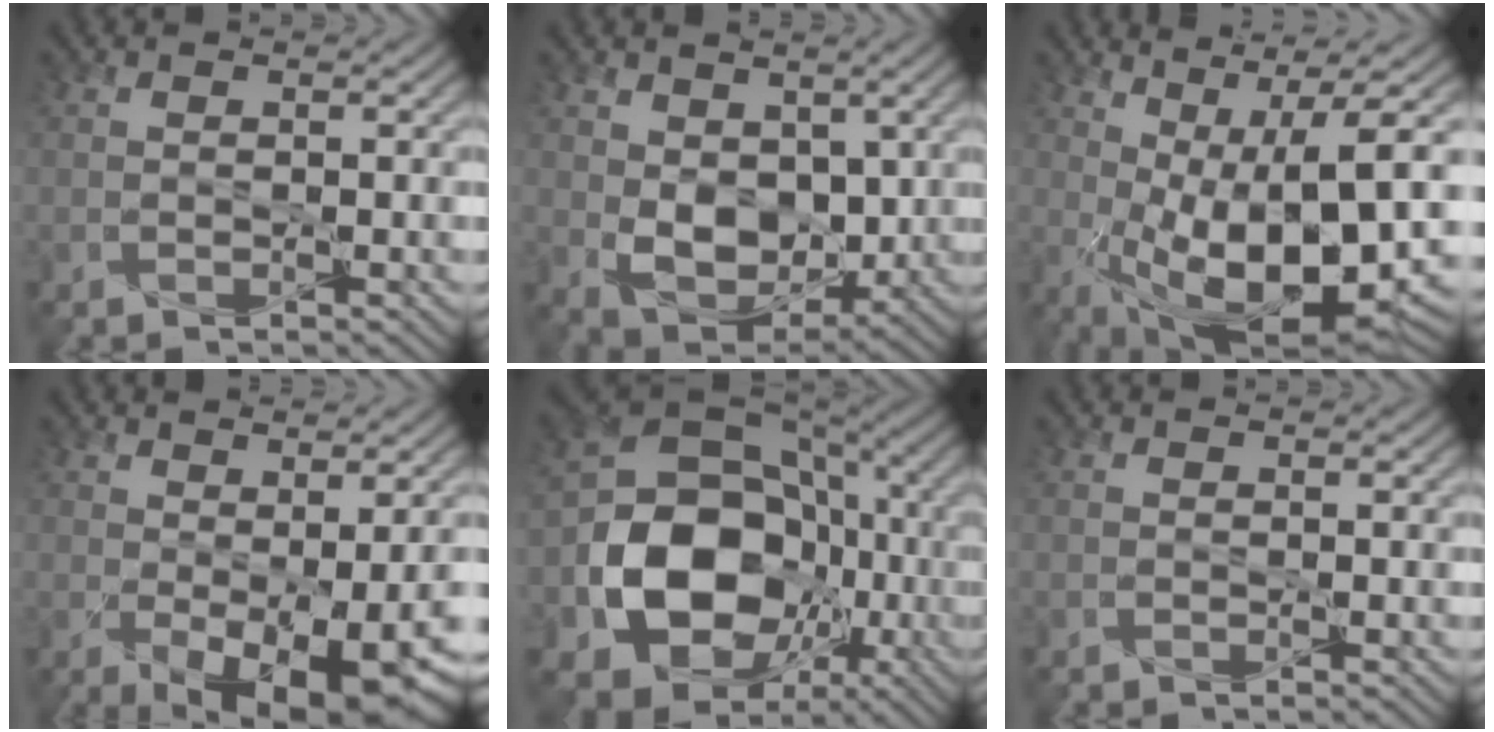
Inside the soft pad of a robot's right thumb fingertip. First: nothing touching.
{"total": 7.8, "force": [1.0, 5.7, 5.3], "torque": [-0.117, -0.021, 0.019]}
{"total": 15.5, "force": [-0.1, 5.9, 14.3], "torque": [-0.249, -0.010, 0.015]}
{"total": 8.1, "force": [-1.9, 3.4, 7.1], "torque": [-0.124, -0.026, -0.010]}
{"total": 17.6, "force": [-4.3, 14.0, 9.7], "torque": [-0.200, -0.037, -0.067]}
{"total": 0.0}